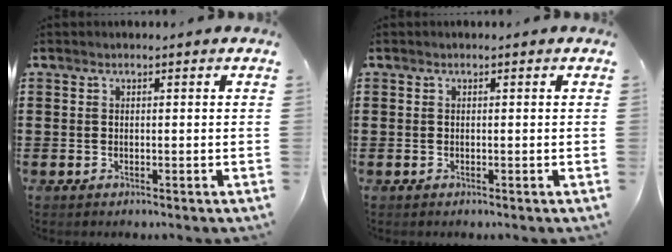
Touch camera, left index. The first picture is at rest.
{"total": 0.0}